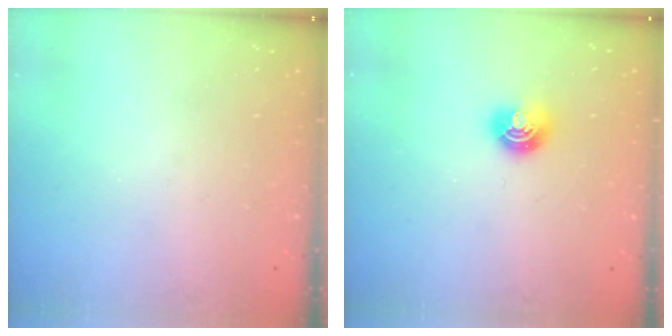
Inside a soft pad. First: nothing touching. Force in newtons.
{"total": 6.6, "press": 6.6, "slide": 0.5}